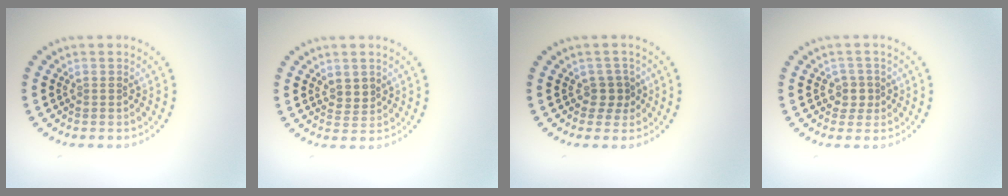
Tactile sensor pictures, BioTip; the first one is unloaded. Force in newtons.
{"total": 1.5, "press": 1.3, "slide": 0.7}
{"total": 1.8, "press": 1.4, "slide": 1.1}
{"total": 1.6, "press": 1.3, "slide": 1.0}